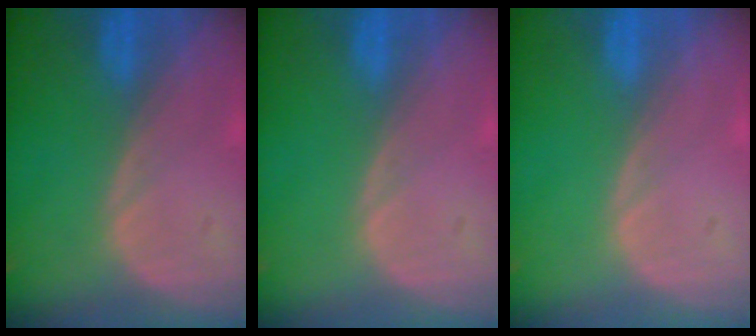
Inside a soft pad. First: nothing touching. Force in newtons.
{"total": 0.0}
{"total": 0.0}